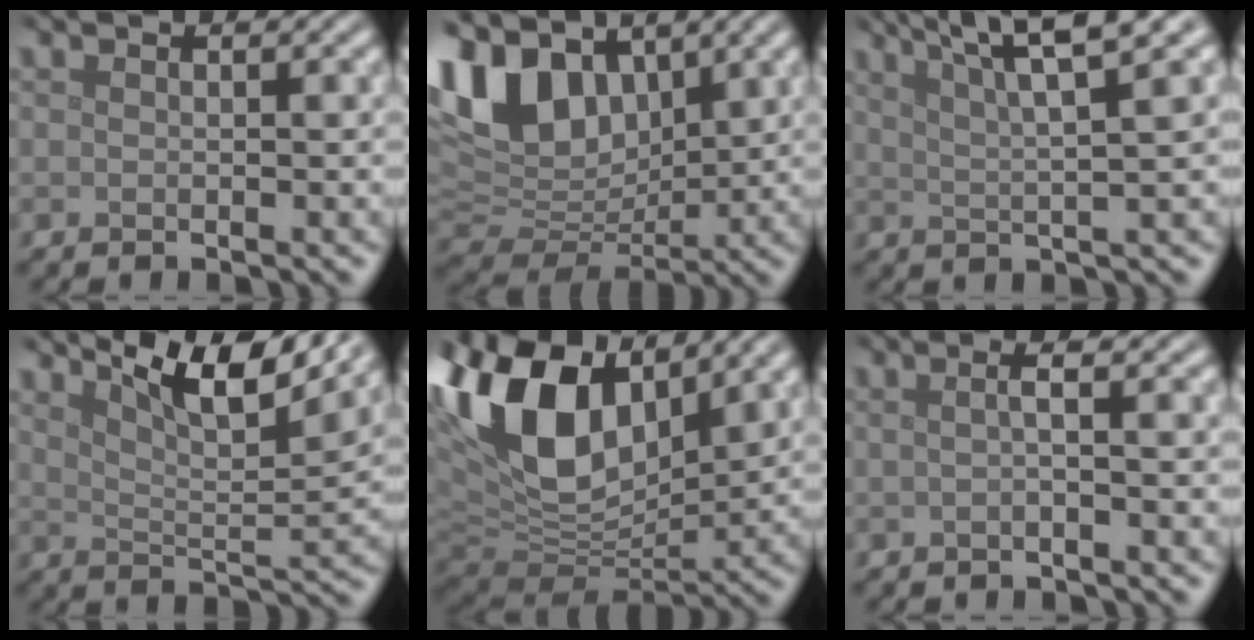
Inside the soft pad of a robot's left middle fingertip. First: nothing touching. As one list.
[{"total": 10.5, "force": [4.7, 6.7, 6.5], "torque": [-0.151, 0.012, 0.082]}, {"total": 7.2, "force": [4.5, 1.0, 5.5], "torque": [-0.085, 0.016, 0.068]}, {"total": 8.2, "force": [6.0, 1.8, 5.3], "torque": [-0.092, 0.002, 0.096]}, {"total": 14.2, "force": [5.9, 8.3, 9.9], "torque": [-0.226, 0.027, 0.106]}, {"total": 1.9, "force": [-0.1, 0.6, 1.8], "torque": [-0.023, 0.002, -0.007]}]